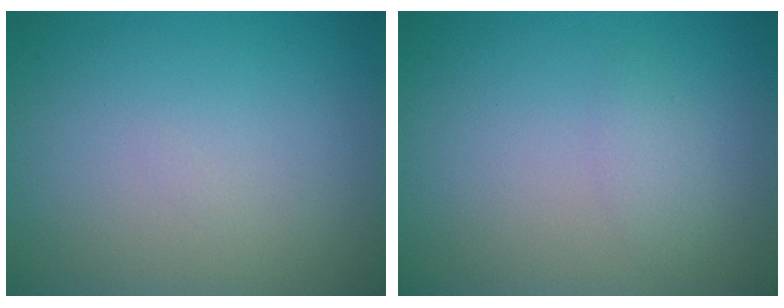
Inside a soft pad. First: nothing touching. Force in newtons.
{"total": 1.2, "press": 1.2, "slide": 0.1}